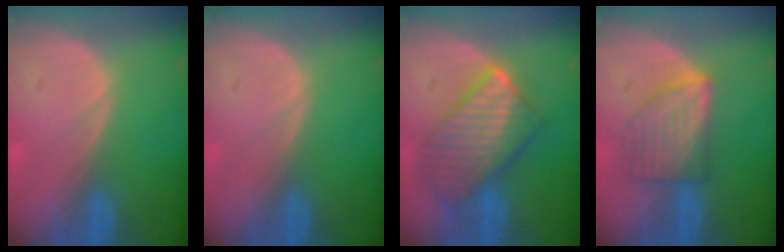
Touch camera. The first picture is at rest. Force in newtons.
{"total": 0.0}
{"total": 9.8, "press": 9.8, "slide": 0.9}
{"total": 6.4, "press": 6.4, "slide": 0.1}